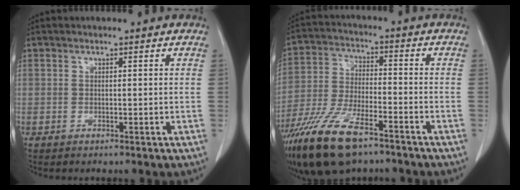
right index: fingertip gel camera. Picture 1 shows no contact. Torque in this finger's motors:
{"motor_torque": [1.02, -1.11, 0.71, 0.21]}